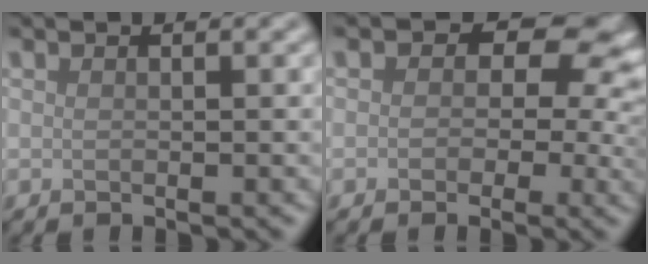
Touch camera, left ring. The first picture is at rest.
{"total": 7.9, "force": [1.4, 6.0, 5.0], "torque": [-0.013, 0.017, -0.007]}